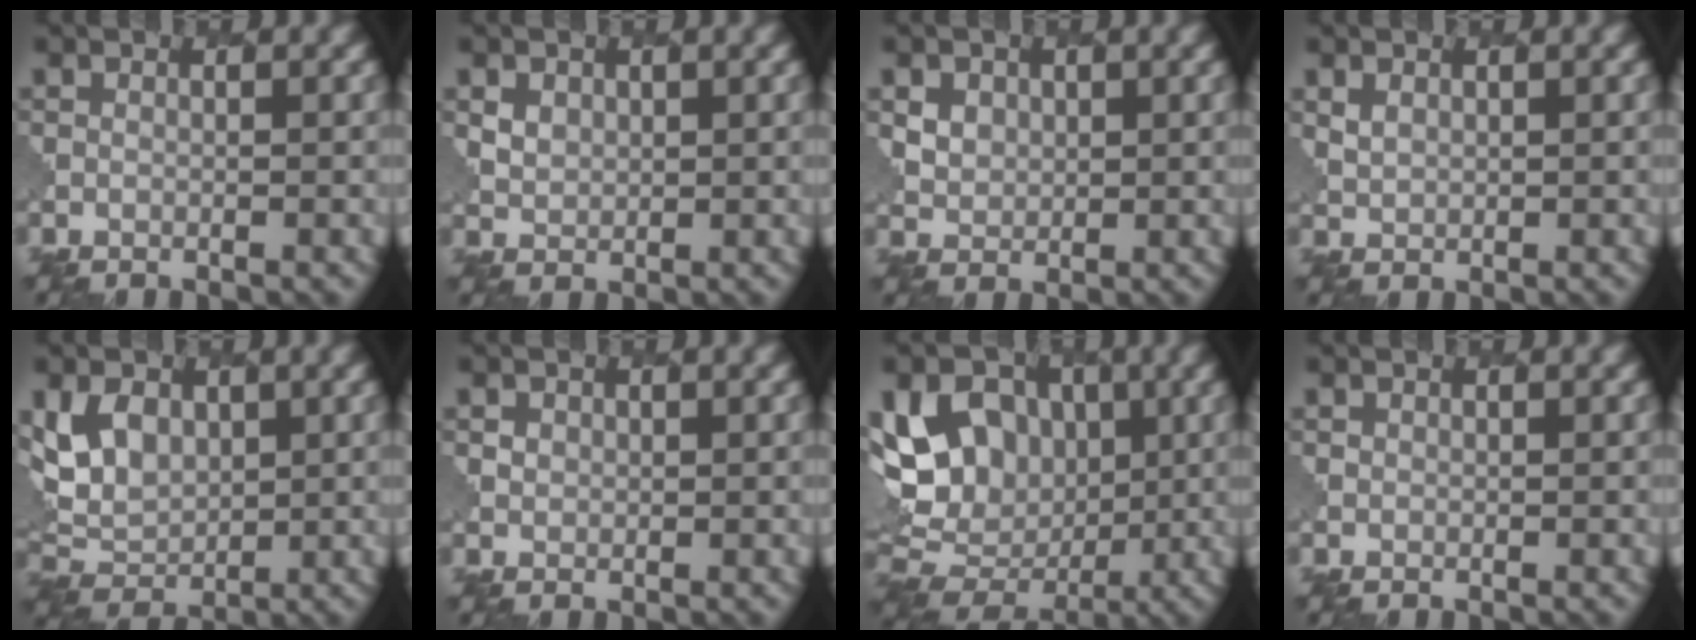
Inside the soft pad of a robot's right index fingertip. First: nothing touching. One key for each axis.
{"total": 2.1, "fx": 1.3, "fy": 1.6, "fz": 0.5, "tx": -0.012, "ty": 0.001, "tz": 0.021}
{"total": 4.3, "fx": 2.3, "fy": 3.2, "fz": 1.6, "tx": -0.040, "ty": 0.010, "tz": 0.036}
{"total": 1.4, "fx": 1.0, "fy": 0.9, "fz": 0.2, "tx": -0.008, "ty": 0.000, "tz": 0.020}
{"total": 5.3, "fx": 1.5, "fy": 4.0, "fz": 3.2, "tx": -0.072, "ty": -0.004, "tz": 0.023}
{"total": 1.2, "fx": 0.8, "fy": 0.9, "fz": -0.2, "tx": 0.002, "ty": -0.001, "tz": 0.011}
{"total": 12.6, "fx": 2.7, "fy": 9.7, "fz": 7.6, "tx": -0.128, "ty": 0.025, "tz": 0.040}
{"total": 0.9, "fx": 0.4, "fy": 0.8, "fz": 0.1, "tx": 0.002, "ty": -0.002, "tz": 0.007}